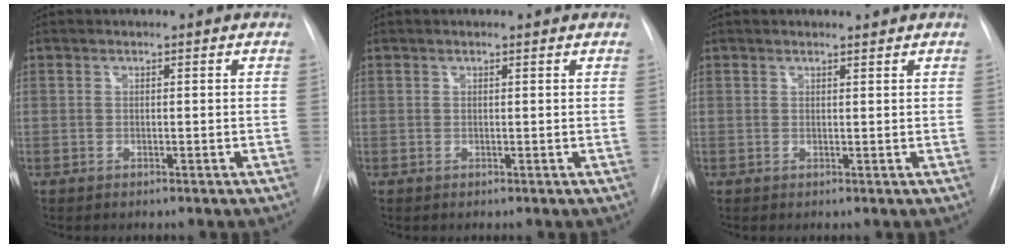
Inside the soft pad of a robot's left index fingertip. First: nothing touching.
{"total": 0.8, "force": [0.7, 0.0, 0.3], "torque": [-0.009, 0.011, 0.012]}
{"total": 1.5, "force": [1.4, 0.1, 0.2], "torque": [-0.007, 0.005, 0.022]}